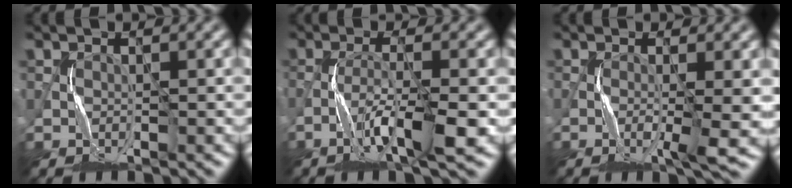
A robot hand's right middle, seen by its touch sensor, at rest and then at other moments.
{"total": 5.0, "force": [-2.4, 0.5, 4.4], "torque": [-0.084, 0.004, -0.045]}
{"total": 4.1, "force": [-0.8, 0.6, 4.0], "torque": [-0.067, -0.003, -0.013]}